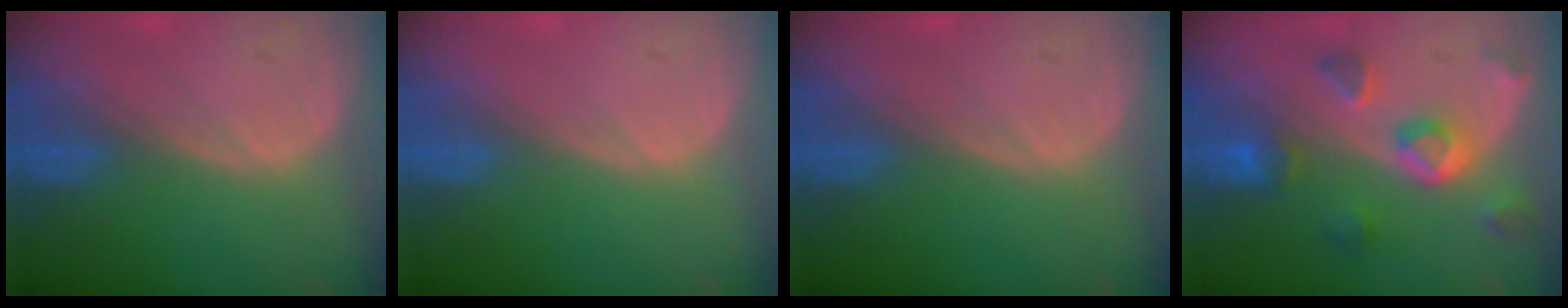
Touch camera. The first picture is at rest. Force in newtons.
{"total": 0.0}
{"total": 0.0}
{"total": 7.8, "press": 7.0, "slide": 3.5}